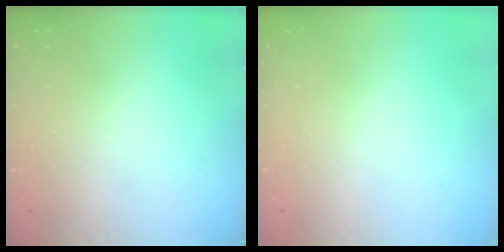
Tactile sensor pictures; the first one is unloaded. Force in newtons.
{"total": 0.0}